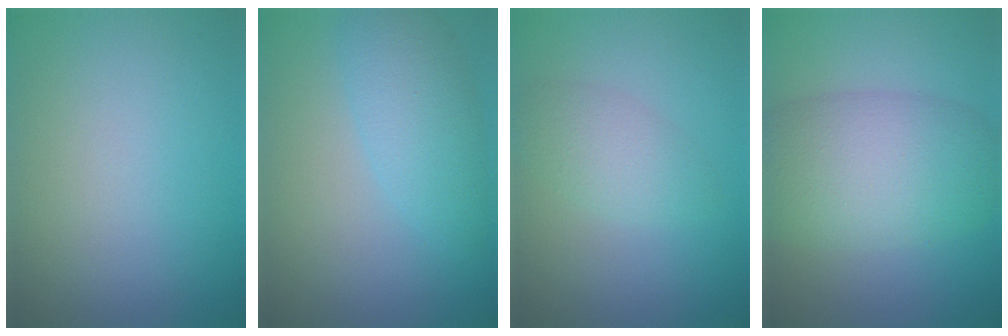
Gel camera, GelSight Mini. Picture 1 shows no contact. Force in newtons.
{"total": 3.9, "press": 3.9, "slide": 0.2}
{"total": 2.7, "press": 2.7, "slide": 0.1}
{"total": 8.0, "press": 8.0, "slide": 0.1}